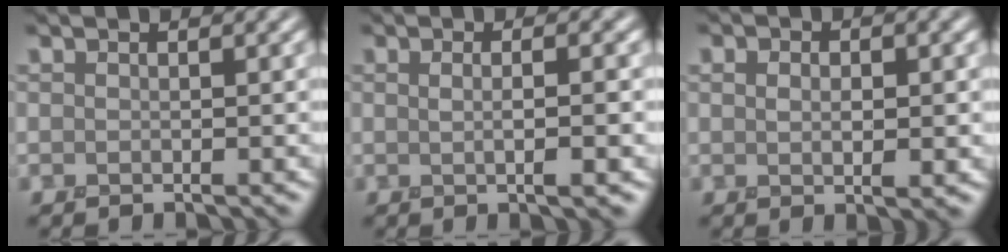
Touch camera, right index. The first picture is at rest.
{"total": 3.3, "force": [0.2, 1.0, 3.2], "torque": [-0.033, 0.001, -0.005]}
{"total": 2.9, "force": [0.5, 1.6, 2.3], "torque": [-0.032, -0.002, 0.007]}